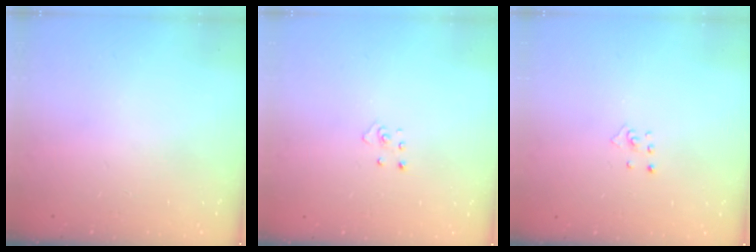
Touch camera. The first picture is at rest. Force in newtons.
{"total": 2.9, "press": 2.9, "slide": 0.2}
{"total": 2.9, "press": 2.9, "slide": 0.3}